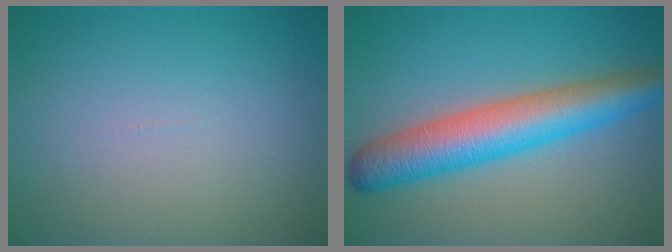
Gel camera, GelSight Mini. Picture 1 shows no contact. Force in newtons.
{"total": 7.3, "press": 7.3, "slide": 0.1}